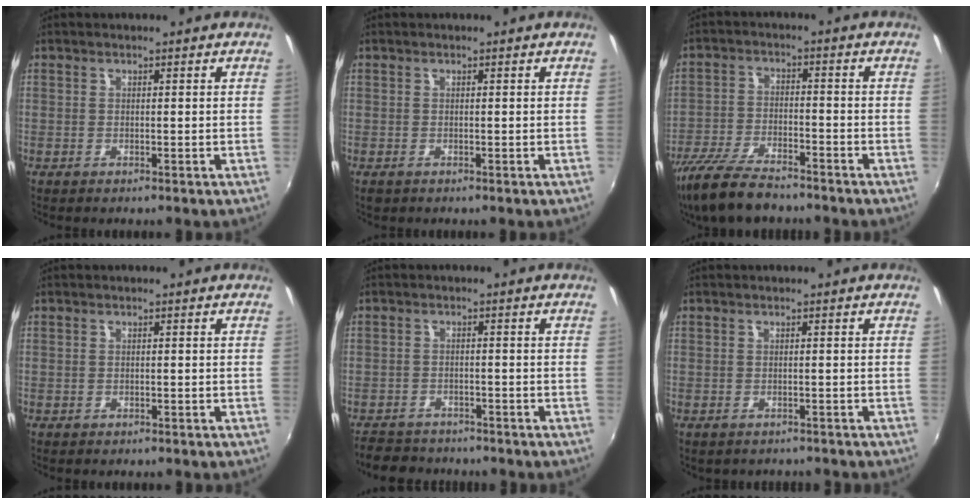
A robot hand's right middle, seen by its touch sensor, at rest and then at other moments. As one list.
[{"total": 0.7, "force": [-0.4, 0.6, 0.2], "torque": [-0.006, -0.004, -0.006]}, {"total": 14.4, "force": [-11.5, 4.4, 7.3], "torque": [-0.168, -0.027, -0.212]}, {"total": 0.8, "force": [-0.4, 0.7, 0.2], "torque": [-0.005, -0.001, -0.004]}, {"total": 7.4, "force": [-6.4, 3.3, 1.6], "torque": [-0.054, 0.000, -0.102]}, {"total": 2.3, "force": [-1.8, 1.2, 0.6], "torque": [-0.017, -0.010, -0.023]}]